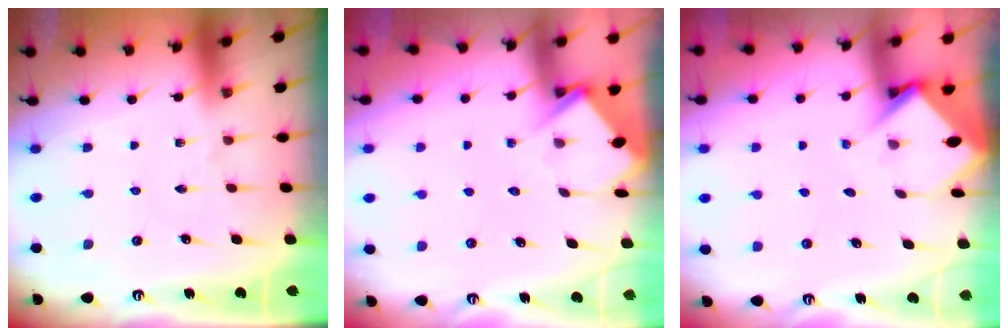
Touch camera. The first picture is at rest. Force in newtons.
{"total": 6.1, "press": 6.1, "slide": 0.2}
{"total": 3.5, "press": 3.5, "slide": 0.2}